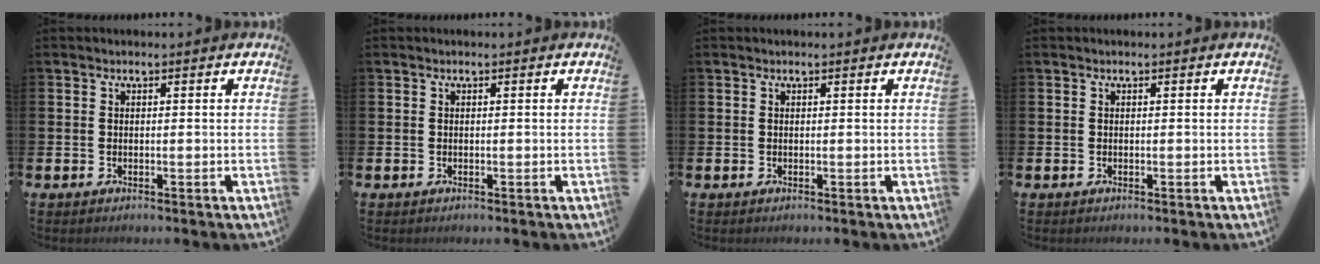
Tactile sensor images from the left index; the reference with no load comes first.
{"total": 0.0}
{"total": 0.0}
{"total": 0.0}